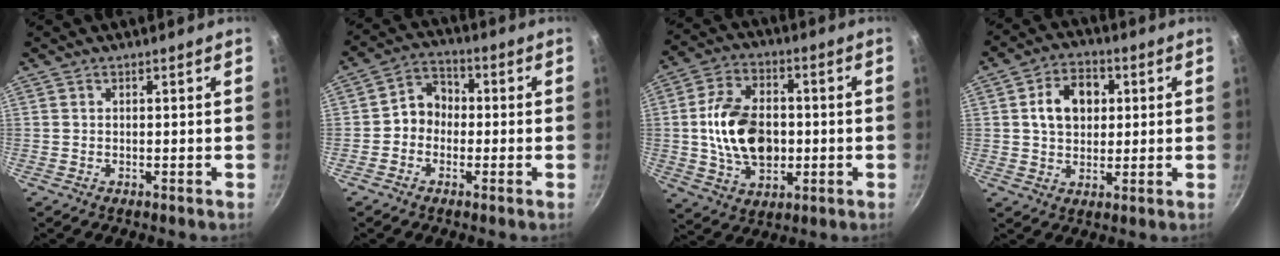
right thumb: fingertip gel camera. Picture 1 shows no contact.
{"total": 6.0, "force": [-0.8, 5.1, 3.0], "torque": [-0.016, 0.023, -0.031]}
{"total": 15.7, "force": [-0.5, 10.6, 11.6], "torque": [-0.183, 0.015, -0.009]}
{"total": 9.6, "force": [2.0, 7.1, 6.1], "torque": [-0.077, 0.010, 0.026]}